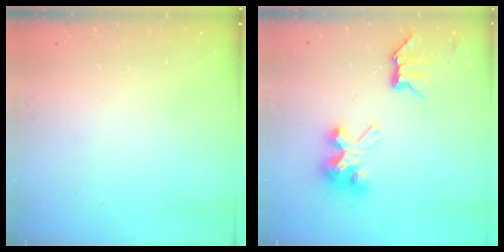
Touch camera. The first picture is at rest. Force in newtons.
{"total": 6.8, "press": 6.8, "slide": 0.2}